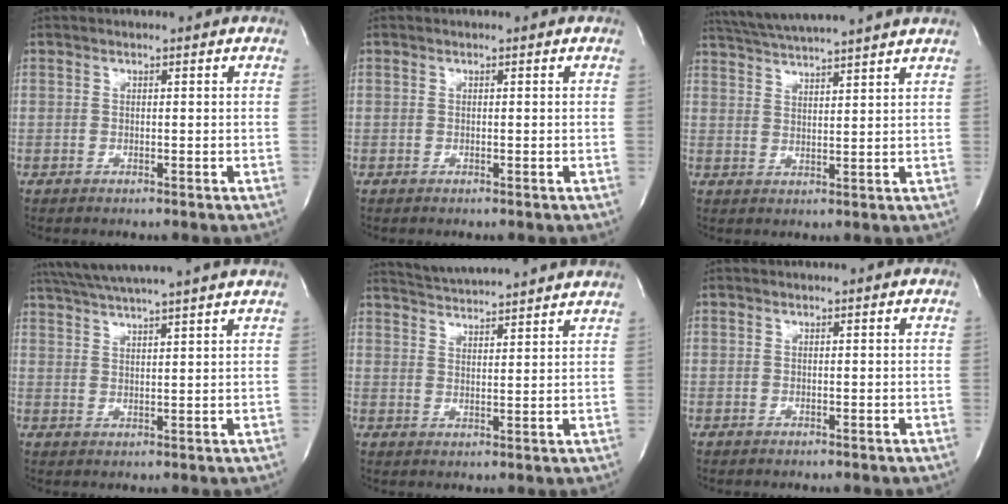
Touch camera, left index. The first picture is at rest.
{"total": 0.0}
{"total": 12.7, "force": [11.5, -1.0, 5.2], "torque": [-0.101, 0.022, 0.169]}
{"total": 13.3, "force": [11.6, -1.2, 6.3], "torque": [-0.116, 0.018, 0.165]}
{"total": 14.6, "force": [13.7, 0.2, 5.0], "torque": [-0.096, 0.016, 0.191]}
{"total": 0.0}